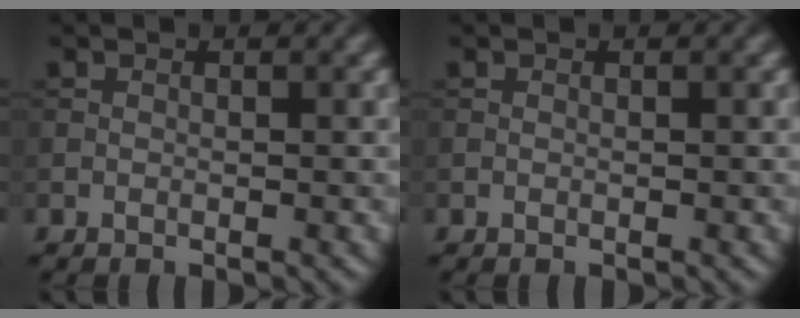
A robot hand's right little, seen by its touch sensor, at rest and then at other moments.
{"total": 0.0}